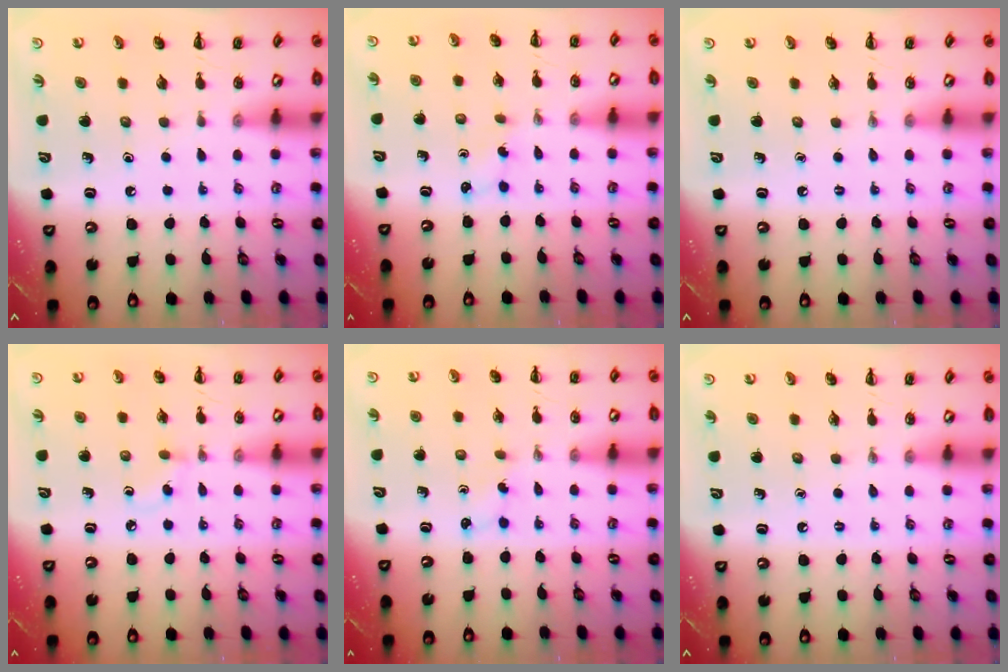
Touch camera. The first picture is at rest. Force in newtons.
{"total": 2.7, "press": 2.5, "slide": 0.9}
{"total": 0.0}
{"total": 3.0, "press": 2.7, "slide": 1.3}
{"total": 2.7, "press": 2.5, "slide": 0.9}
{"total": 0.0}